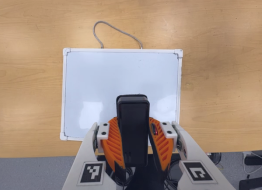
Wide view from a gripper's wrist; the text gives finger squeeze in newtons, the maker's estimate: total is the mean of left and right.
{"total": 8.7, "left": 6.8, "right": 10.6}